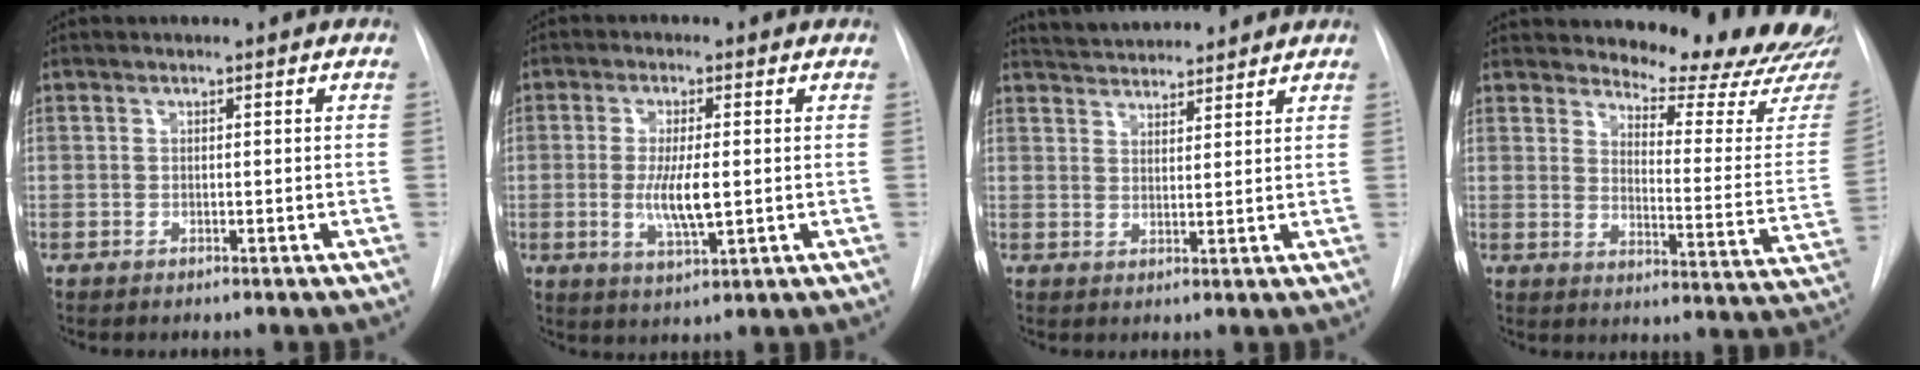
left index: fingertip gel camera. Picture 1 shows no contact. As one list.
[{"total": 6.1, "force": [-0.5, 1.4, 5.9], "torque": [-0.117, -0.015, -0.008]}, {"total": 8.3, "force": [7.9, 1.2, 2.0], "torque": [-0.036, 0.022, 0.121]}, {"total": 18.3, "force": [17.3, 1.7, 5.5], "torque": [-0.064, -0.115, 0.201]}]